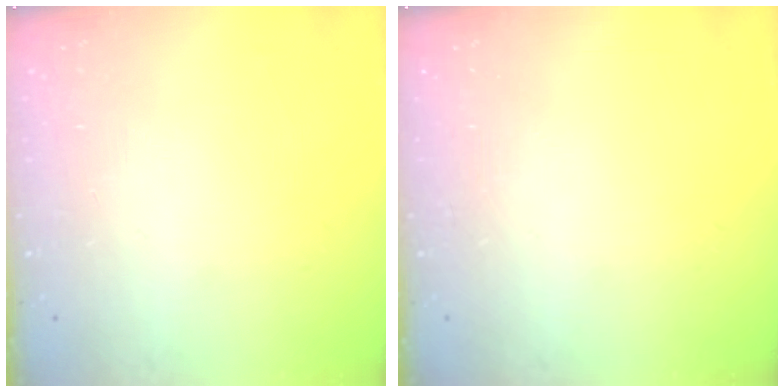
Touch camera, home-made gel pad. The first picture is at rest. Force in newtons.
{"total": 0.0}